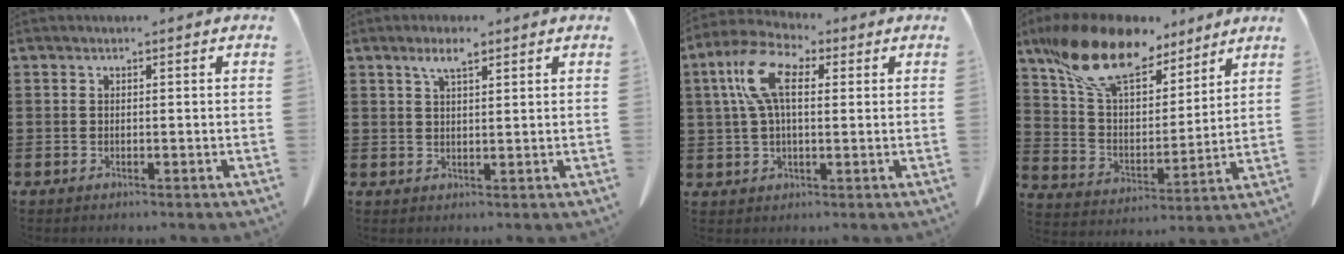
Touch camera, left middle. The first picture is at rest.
{"total": 3.7, "force": [2.3, 0.9, 2.8], "torque": [-0.052, 0.000, 0.039]}
{"total": 9.8, "force": [3.0, 4.6, 8.1], "torque": [-0.182, 0.009, 0.048]}
{"total": 14.7, "force": [11.4, 5.8, 7.2], "torque": [-0.179, -0.049, 0.206]}